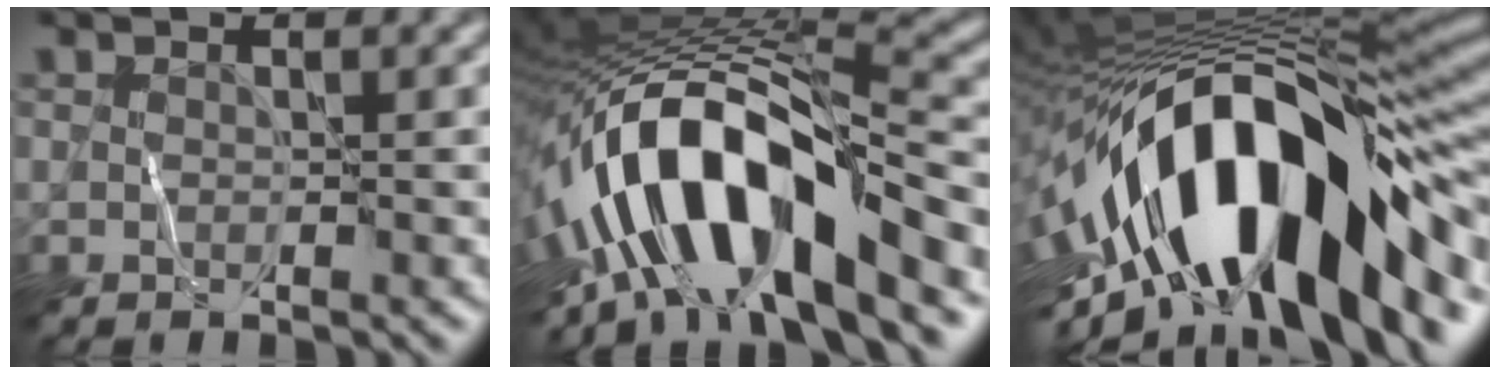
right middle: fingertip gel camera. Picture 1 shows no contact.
{"total": 12.9, "force": [-5.9, 4.3, 10.6], "torque": [-0.167, 0.018, -0.106]}
{"total": 18.0, "force": [-4.5, 7.4, 15.7], "torque": [-0.248, 0.034, -0.085]}